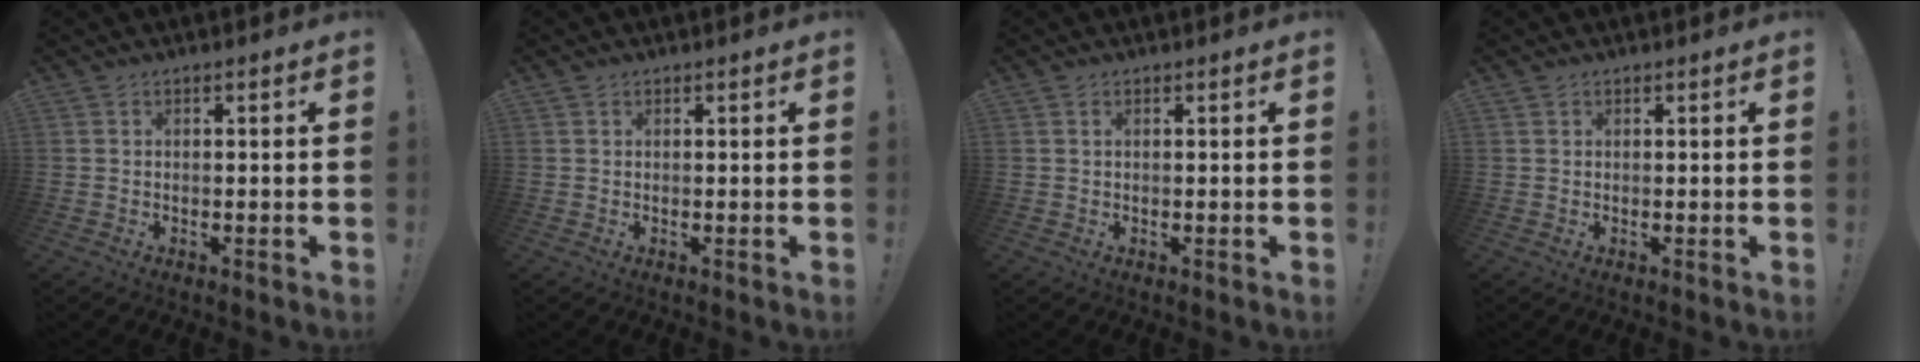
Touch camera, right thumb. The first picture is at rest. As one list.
[{"total": 0.6, "force": [0.5, 0.4, 0.0], "torque": [0.007, -0.002, 0.008]}, {"total": 0.6, "force": [0.3, 0.2, 0.5], "torque": [-0.013, 0.003, 0.007]}, {"total": 0.6, "force": [0.4, 0.4, 0.1], "torque": [-0.001, 0.000, 0.009]}]